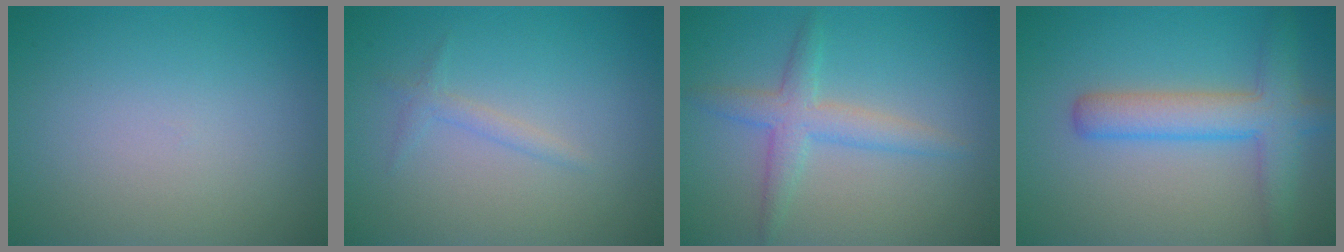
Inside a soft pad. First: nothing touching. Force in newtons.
{"total": 1.1, "press": 1.1, "slide": 0.1}
{"total": 3.0, "press": 3.0, "slide": 0.1}
{"total": 4.9, "press": 4.9, "slide": 0.3}